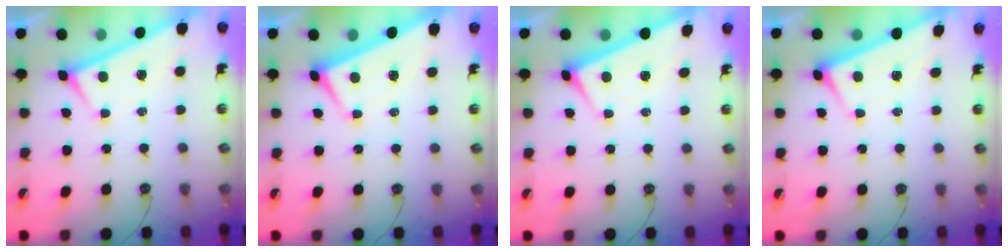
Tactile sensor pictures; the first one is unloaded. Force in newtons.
{"total": 2.3, "press": 2.2, "slide": 0.5}
{"total": 0.9, "press": 0.3, "slide": 0.8}
{"total": 2.8, "press": 2.8, "slide": 0.3}